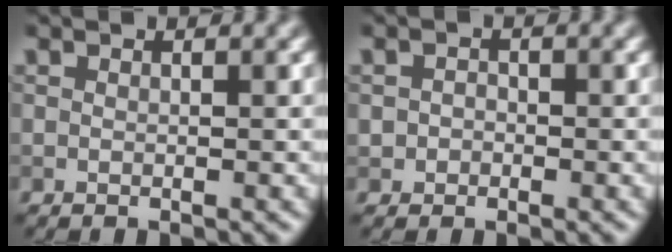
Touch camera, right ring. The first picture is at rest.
{"total": 1.1, "force": [-0.2, 1.0, 0.3], "torque": [0.003, -0.001, -0.006]}